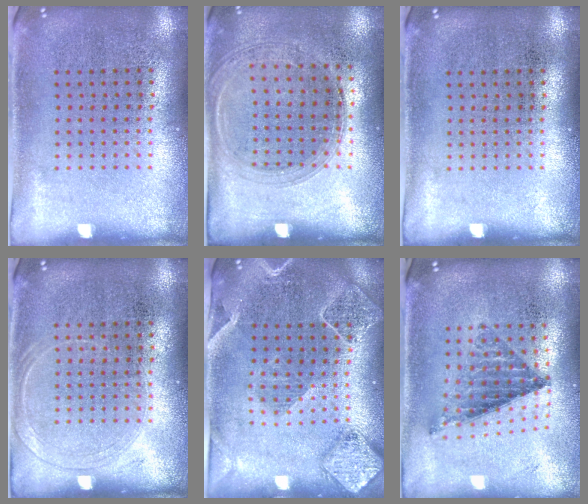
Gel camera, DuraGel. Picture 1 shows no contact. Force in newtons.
{"total": 1.4, "press": 1.3, "slide": 0.5}
{"total": 0.0}
{"total": 1.2, "press": 1.1, "slide": 0.3}
{"total": 2.3, "press": 2.1, "slide": 0.9}
{"total": 0.8, "press": 0.8, "slide": 0.2}